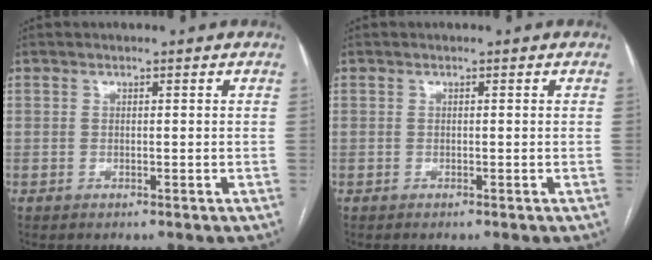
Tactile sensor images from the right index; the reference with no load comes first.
{"total": 0.0}